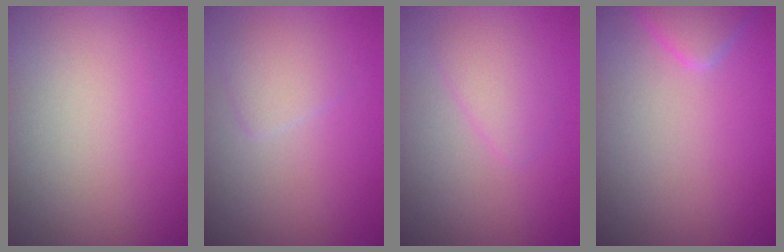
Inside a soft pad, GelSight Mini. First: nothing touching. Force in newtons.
{"total": 1.8, "press": 1.8, "slide": 0.1}
{"total": 1.8, "press": 1.8, "slide": 0.1}
{"total": 2.3, "press": 2.2, "slide": 0.2}